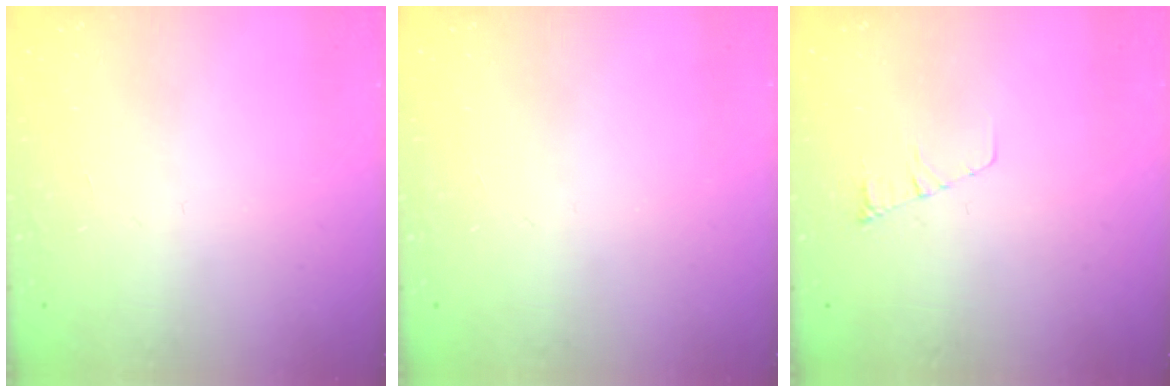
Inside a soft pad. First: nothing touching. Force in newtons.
{"total": 0.0}
{"total": 3.6, "press": 3.6, "slide": 0.4}